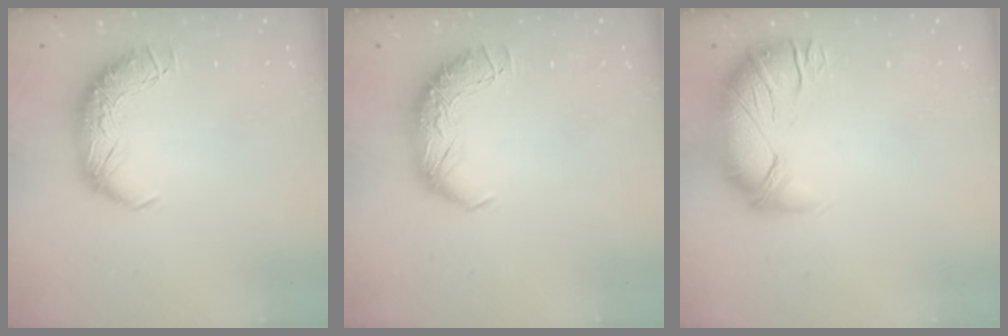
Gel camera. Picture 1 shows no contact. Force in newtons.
{"total": 0.0}
{"total": 2.6, "press": 1.1, "slide": 2.3}